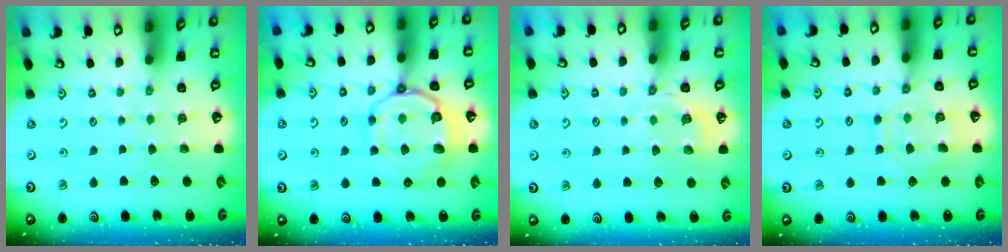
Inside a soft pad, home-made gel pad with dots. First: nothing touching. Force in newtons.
{"total": 11.7, "press": 11.7, "slide": 1.1}
{"total": 4.8, "press": 4.5, "slide": 1.7}
{"total": 10.5, "press": 10.4, "slide": 0.8}